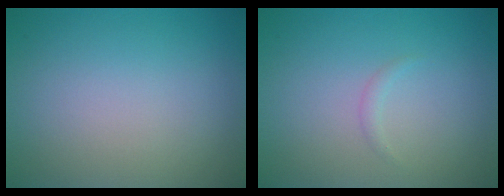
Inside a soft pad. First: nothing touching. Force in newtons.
{"total": 0.6, "press": 0.6, "slide": 0.0}